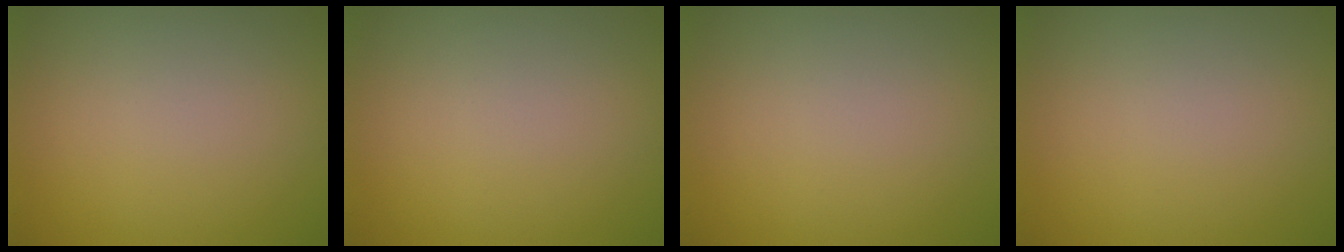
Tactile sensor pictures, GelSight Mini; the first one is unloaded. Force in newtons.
{"total": 0.0}
{"total": 0.0}
{"total": 0.0}